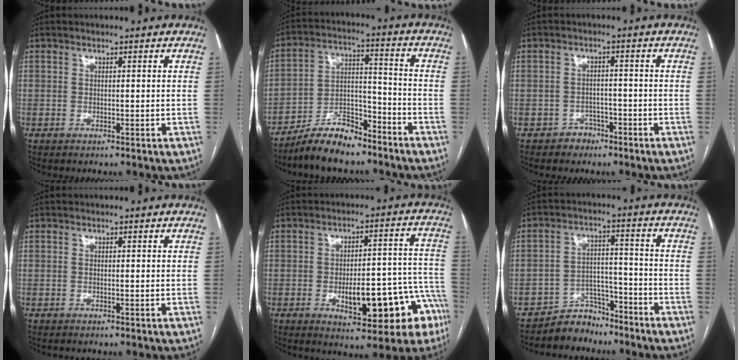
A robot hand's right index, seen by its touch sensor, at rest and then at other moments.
{"total": 10.2, "force": [-8.6, 2.9, 4.7], "torque": [-0.082, 0.015, -0.156]}
{"total": 3.0, "force": [-2.0, 2.3, 0.2], "torque": [-0.001, 0.011, -0.029]}
{"total": 0.0}
{"total": 15.0, "force": [-6.3, 5.5, 12.4], "torque": [-0.107, 0.041, -0.069]}
{"total": 5.9, "force": [-5.2, 2.7, -0.1], "torque": [0.013, 0.025, -0.089]}